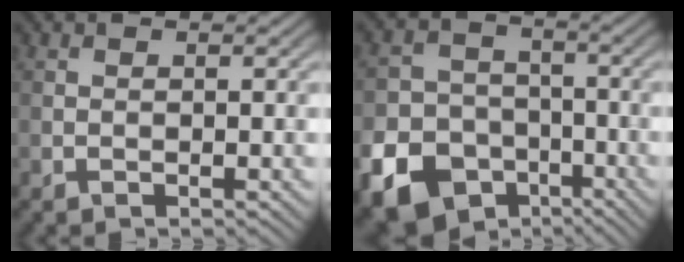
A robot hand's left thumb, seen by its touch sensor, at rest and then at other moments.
{"total": 14.6, "force": [-8.2, 11.1, 4.7], "torque": [-0.121, -0.066, -0.148]}